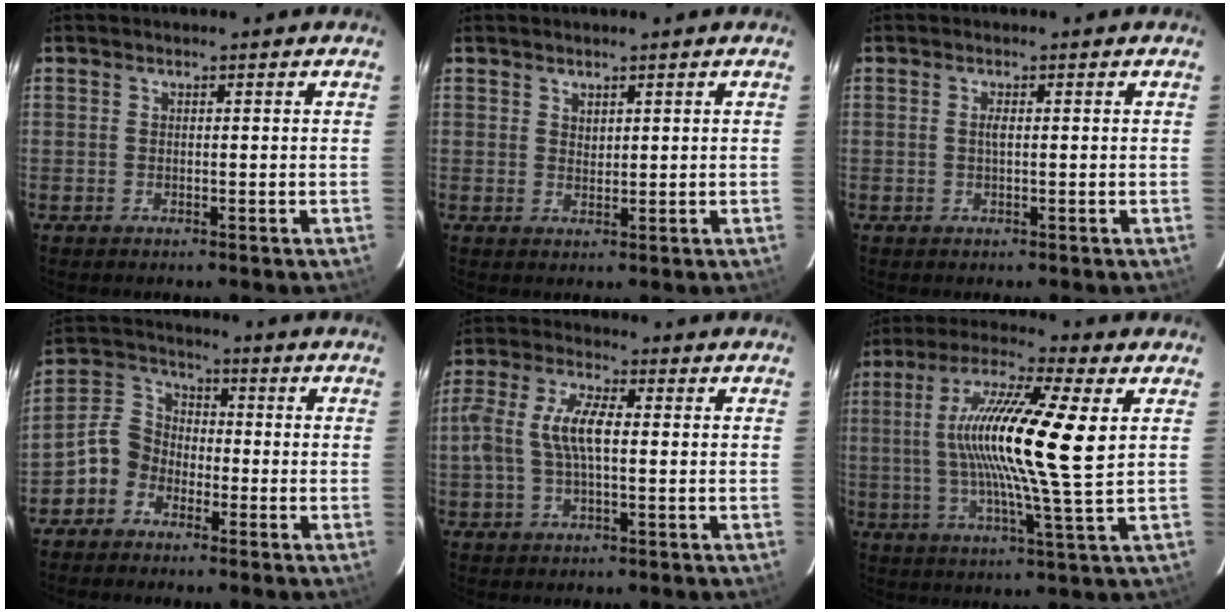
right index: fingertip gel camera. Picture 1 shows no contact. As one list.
[{"total": 1.3, "force": [1.1, 0.7, 0.2], "torque": [0.000, 0.001, 0.020]}, {"total": 0.9, "force": [0.0, 0.1, 0.9], "torque": [-0.018, 0.002, 0.000]}, {"total": 6.8, "force": [-3.8, 5.4, 1.9], "torque": [-0.045, 0.029, -0.082]}, {"total": 9.1, "force": [0.0, 3.7, 8.3], "torque": [-0.178, 0.015, -0.001]}, {"total": 17.5, "force": [3.1, 0.8, 17.2], "torque": [-0.304, 0.007, 0.043]}]